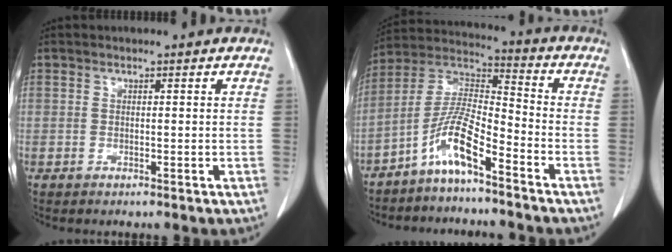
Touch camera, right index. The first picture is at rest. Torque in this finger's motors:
{"motor_torque": [1.20, -0.94, 0.30, 0.10]}